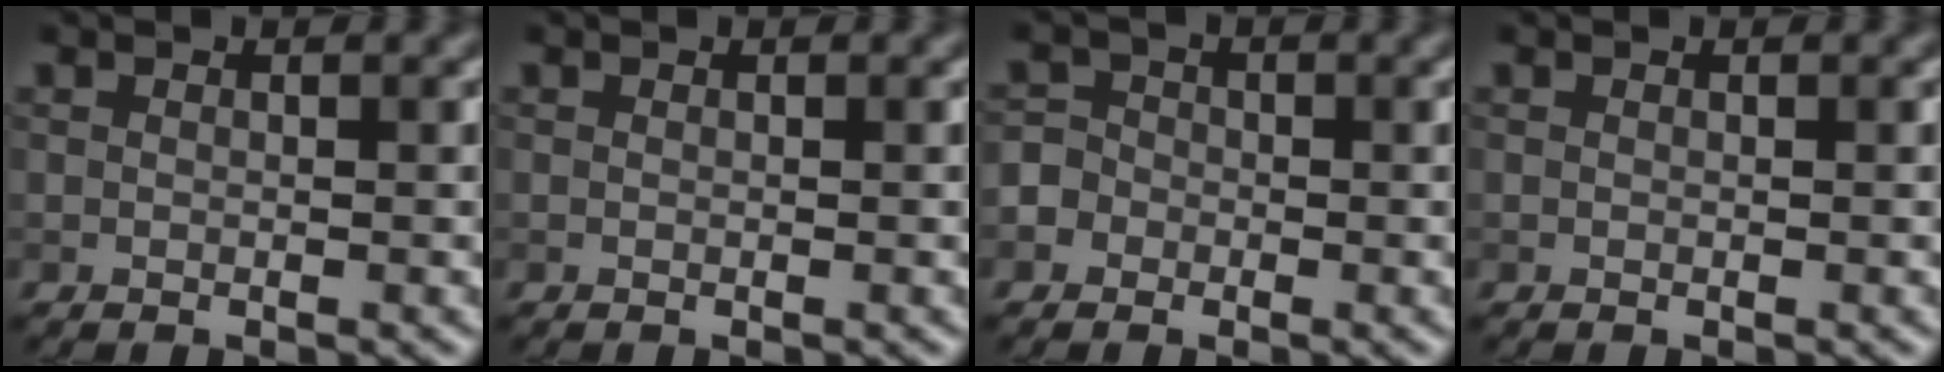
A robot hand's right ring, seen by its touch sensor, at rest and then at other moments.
{"total": 0.0}
{"total": 3.5, "force": [-1.5, 3.1, 0.8], "torque": [0.008, 0.009, -0.050]}
{"total": 0.0}